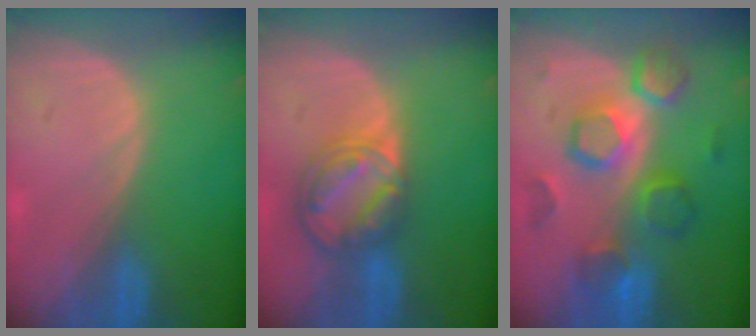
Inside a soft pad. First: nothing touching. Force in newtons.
{"total": 8.4, "press": 7.0, "slide": 4.6}
{"total": 9.3, "press": 9.3, "slide": 0.4}